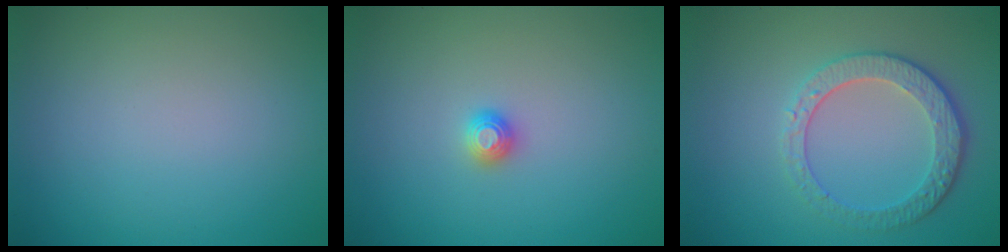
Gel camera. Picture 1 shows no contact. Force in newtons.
{"total": 1.2, "press": 1.1, "slide": 0.3}
{"total": 3.9, "press": 3.1, "slide": 2.4}